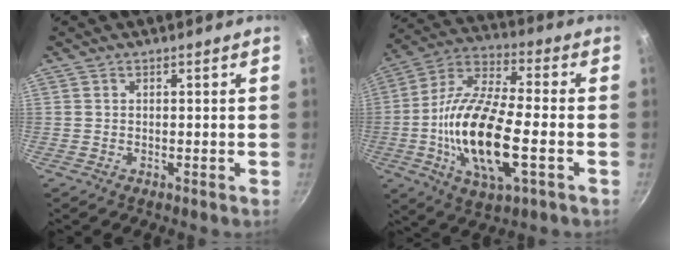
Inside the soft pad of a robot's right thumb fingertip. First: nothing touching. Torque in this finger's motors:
{"motor_torque": [0.07, 1.36, 1.87, -0.88, 0.45]}